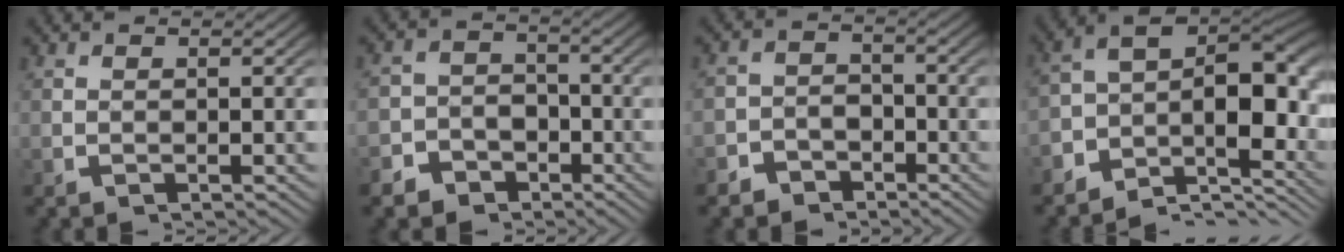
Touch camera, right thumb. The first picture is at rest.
{"total": 6.1, "force": [-3.9, 4.6, 1.4], "torque": [0.000, -0.027, -0.063]}
{"total": 3.9, "force": [-3.1, 2.4, 0.5], "torque": [0.014, -0.015, -0.052]}
{"total": 11.7, "force": [-2.2, 6.8, 9.3], "torque": [-0.143, -0.019, -0.036]}